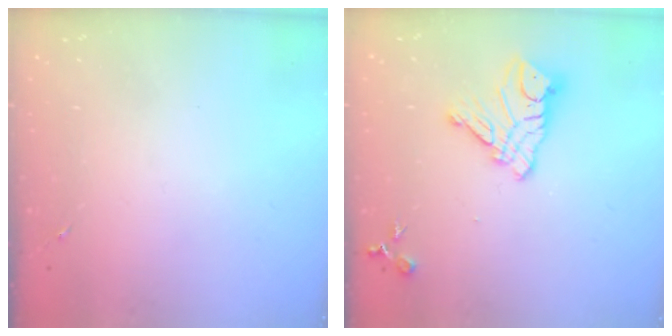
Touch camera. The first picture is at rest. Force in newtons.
{"total": 12.8, "press": 12.7, "slide": 1.0}